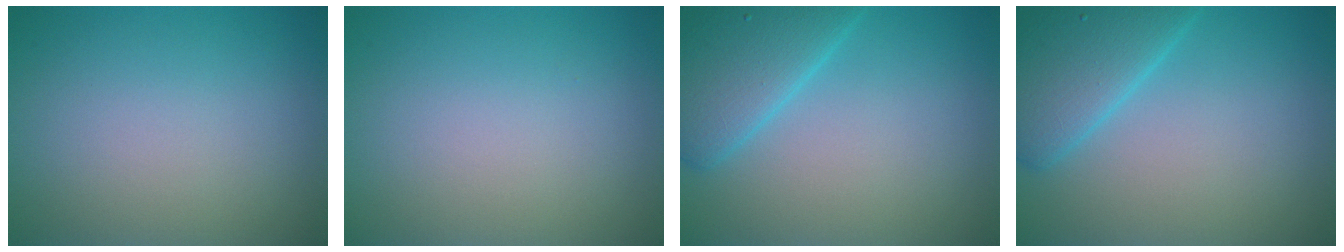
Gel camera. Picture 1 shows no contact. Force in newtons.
{"total": 0.0}
{"total": 5.5, "press": 5.5, "slide": 0.3}
{"total": 5.5, "press": 5.5, "slide": 0.3}